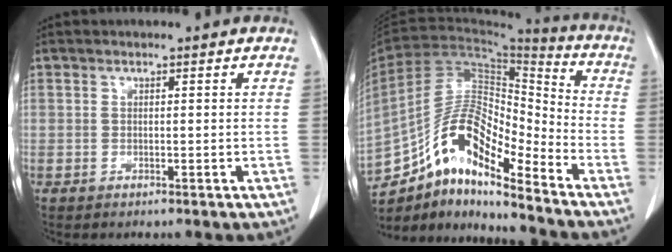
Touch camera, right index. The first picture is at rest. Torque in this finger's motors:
{"motor_torque": [1.09, -0.93, 0.03, -0.02]}